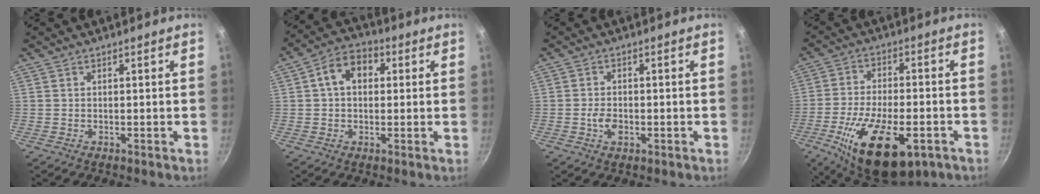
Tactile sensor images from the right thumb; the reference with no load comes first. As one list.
[{"total": 8.4, "force": [1.7, 6.0, 5.7], "torque": [-0.066, 0.021, 0.012]}, {"total": 3.3, "force": [-1.0, 2.1, 2.4], "torque": [-0.043, 0.008, -0.020]}, {"total": 19.9, "force": [-8.2, 9.2, 15.7], "torque": [-0.259, 0.011, -0.129]}]